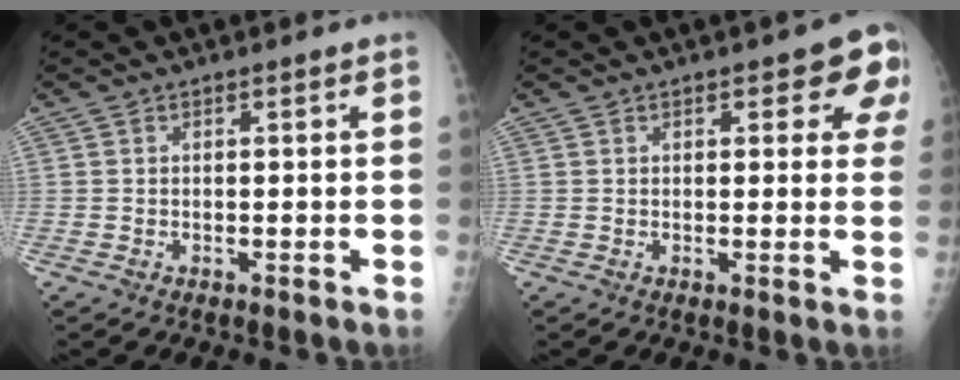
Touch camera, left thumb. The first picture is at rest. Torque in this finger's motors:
{"motor_torque": [0.06, 0.21, 0.02, -0.07, 0.09]}